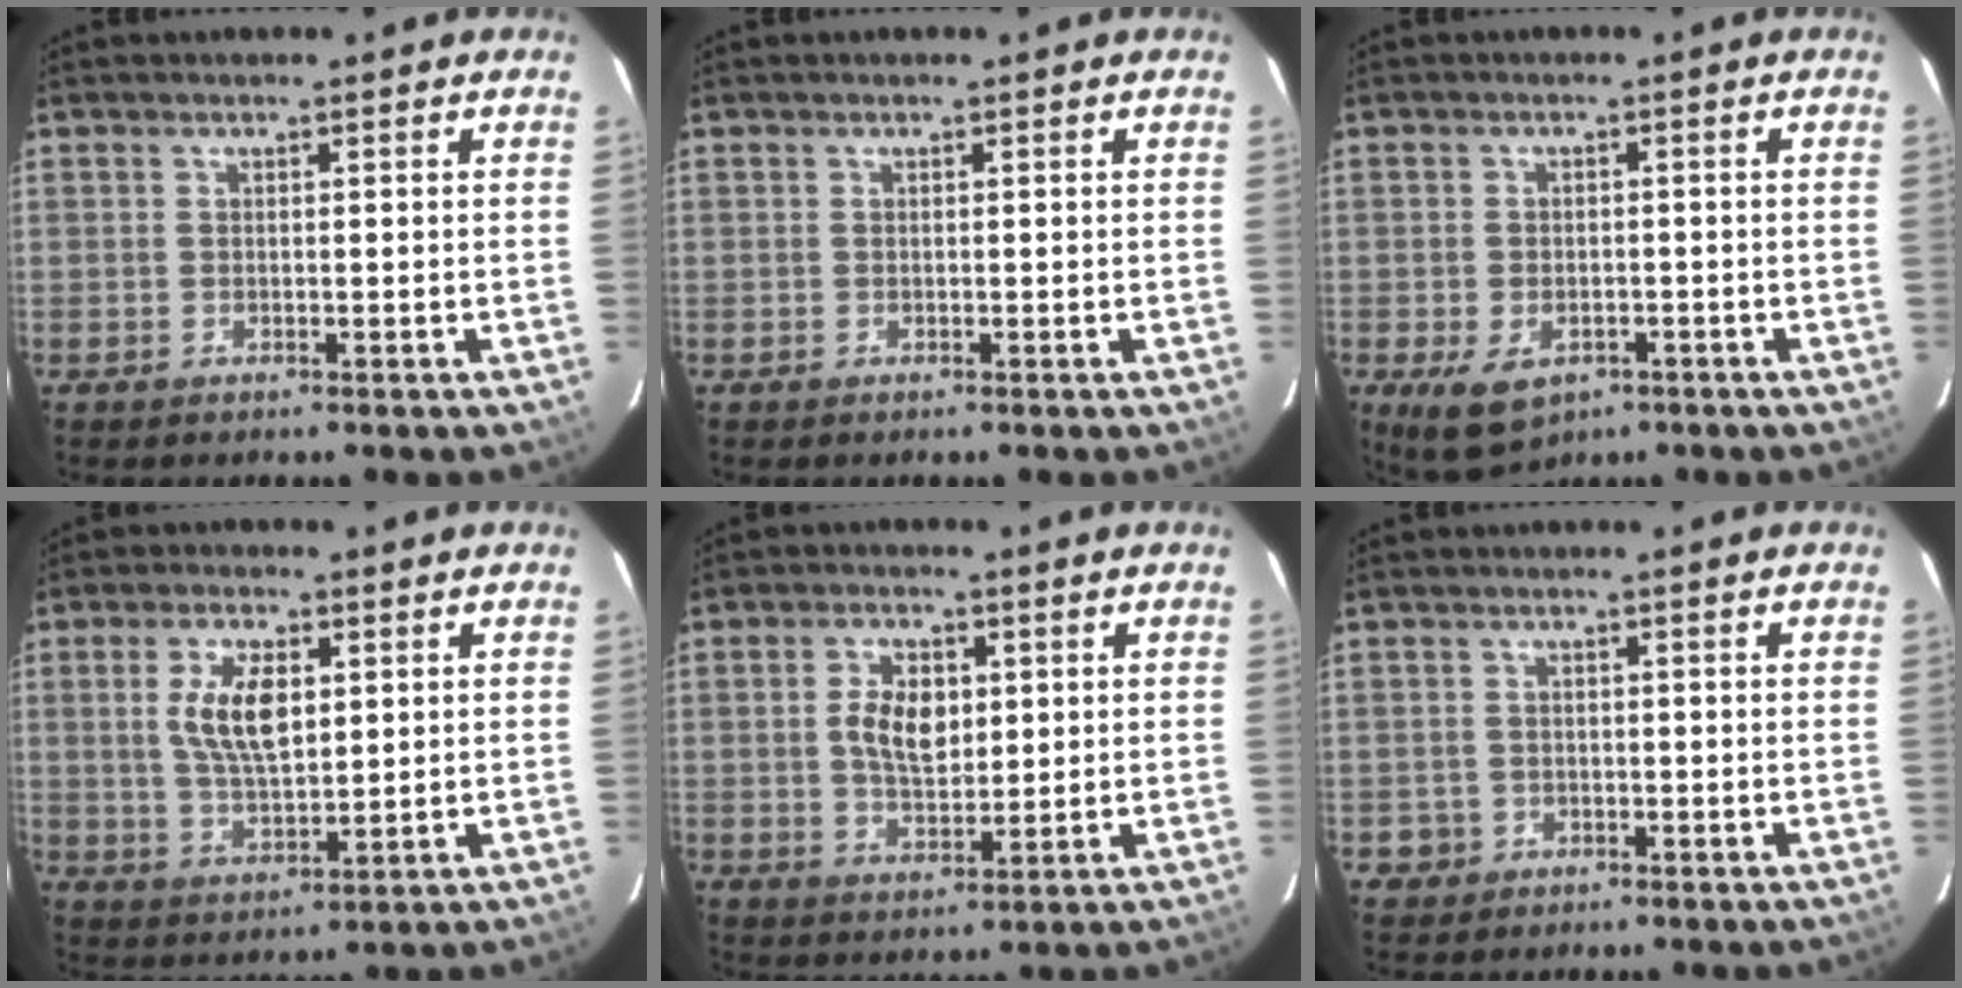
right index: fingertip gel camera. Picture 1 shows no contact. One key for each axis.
{"total": 0.0}
{"total": 7.6, "fx": -3.8, "fy": 4.8, "fz": 4.5, "tx": -0.097, "ty": -0.020, "tz": -0.056}
{"total": 9.0, "fx": 2.1, "fy": 4.2, "fz": 7.7, "tx": -0.146, "ty": 0.004, "tz": 0.043}
{"total": 7.1, "fx": 1.1, "fy": 4.1, "fz": 5.7, "tx": -0.107, "ty": 0.007, "tz": 0.025}
{"total": 2.8, "fx": -1.1, "fy": 2.5, "fz": 0.2, "tx": -0.013, "ty": 0.008, "tz": -0.015}